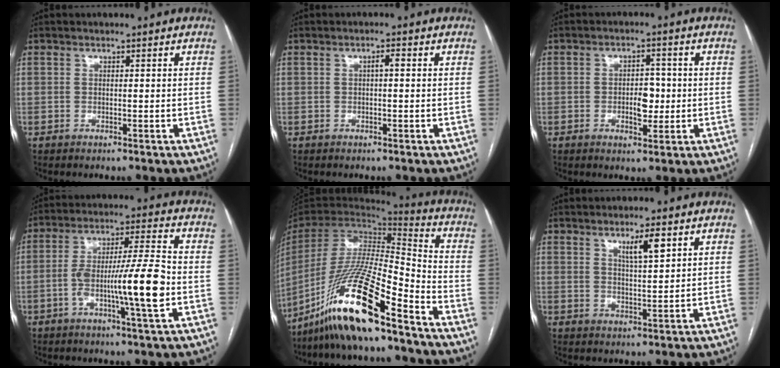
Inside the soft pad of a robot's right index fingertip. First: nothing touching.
{"total": 1.3, "force": [0.1, 0.3, 1.2], "torque": [-0.018, 0.005, 0.002]}
{"total": 4.5, "force": [-0.5, 2.4, 3.8], "torque": [-0.054, 0.004, -0.004]}
{"total": 12.8, "force": [-3.1, 0.3, 12.5], "torque": [-0.216, 0.005, -0.056]}
{"total": 20.7, "force": [-14.6, 2.0, 14.5], "torque": [-0.305, -0.037, -0.273]}
{"total": 4.5, "force": [2.5, 0.5, 3.8], "torque": [-0.065, -0.004, 0.043]}